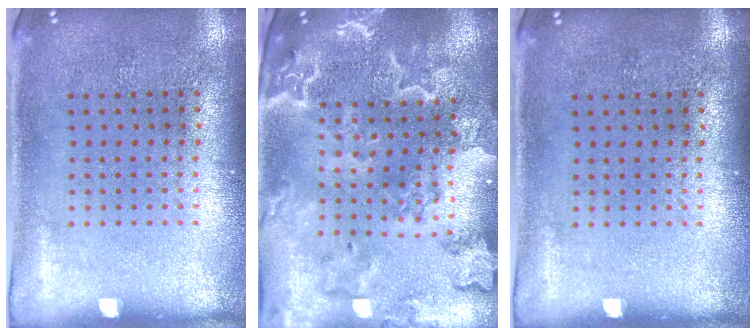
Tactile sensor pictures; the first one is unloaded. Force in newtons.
{"total": 3.5, "press": 3.0, "slide": 1.7}
{"total": 0.0}